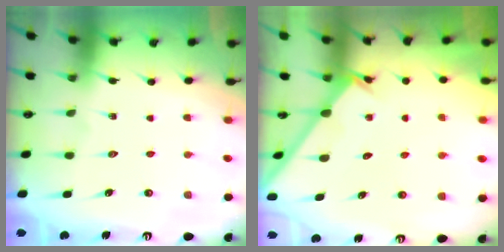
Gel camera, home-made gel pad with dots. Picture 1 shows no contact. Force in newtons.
{"total": 2.3, "press": 2.3, "slide": 0.2}